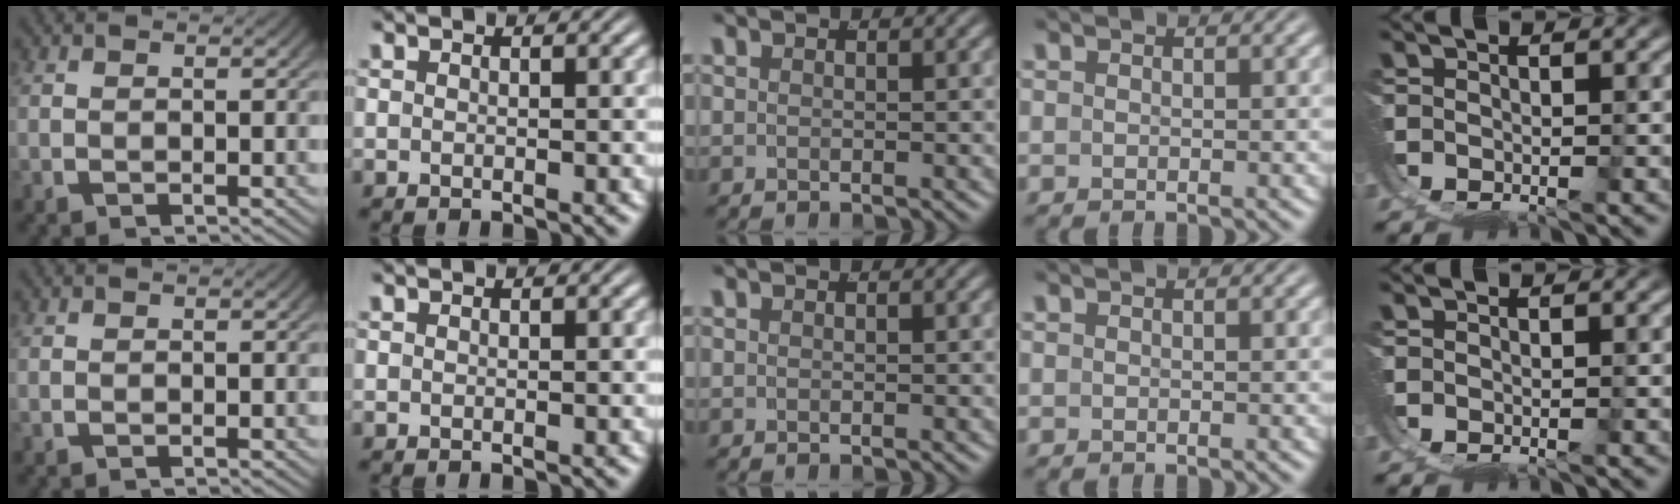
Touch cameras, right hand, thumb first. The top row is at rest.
{}